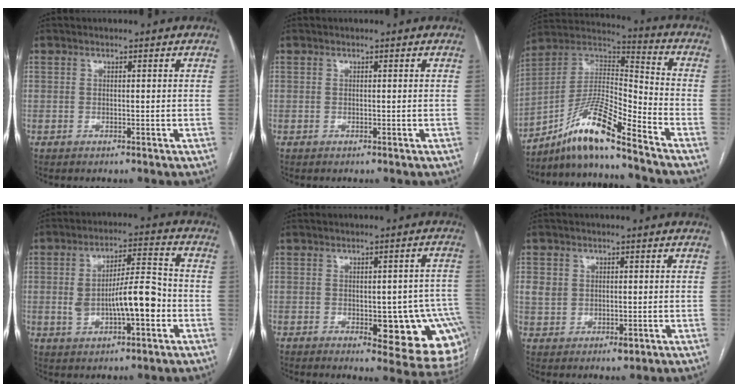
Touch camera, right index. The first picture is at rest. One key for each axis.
{"total": 0.0}
{"total": 13.3, "fx": -10.0, "fy": 0.4, "fz": 8.8, "tx": -0.165, "ty": 0.018, "tz": -0.183}
{"total": 11.0, "fx": -1.6, "fy": 3.2, "fz": 10.4, "tx": -0.185, "ty": 0.022, "tz": -0.020}
{"total": 14.2, "fx": -3.9, "fy": 5.5, "fz": 12.5, "tx": -0.088, "ty": 0.021, "tz": -0.033}
{"total": 4.9, "fx": 0.4, "fy": 4.2, "fz": 2.5, "tx": -0.047, "ty": 0.004, "tz": 0.017}